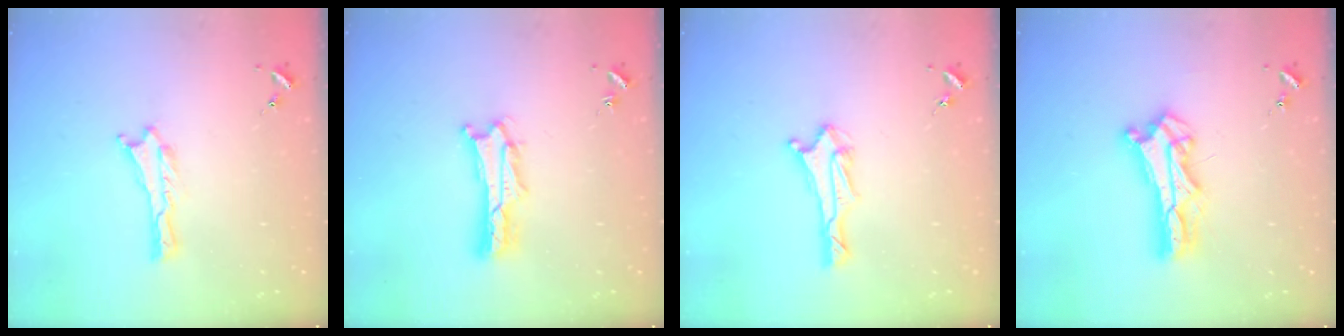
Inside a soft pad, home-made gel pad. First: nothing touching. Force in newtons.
{"total": 2.0, "press": 2.0, "slide": 0.3}
{"total": 2.9, "press": 2.8, "slide": 0.7}
{"total": 8.1, "press": 8.0, "slide": 0.6}